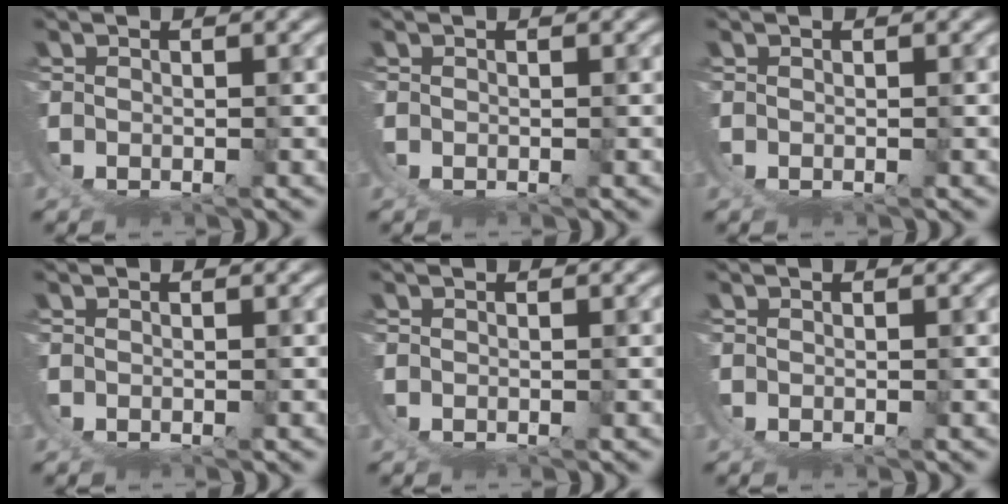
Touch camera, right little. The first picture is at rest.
{"total": 0.0}
{"total": 0.0}
{"total": 0.0}
{"total": 0.0}
{"total": 0.0}